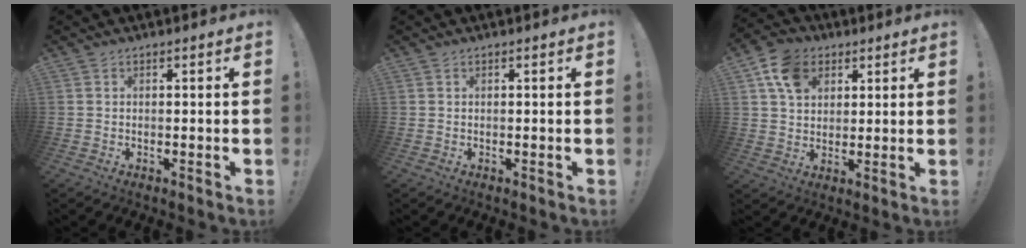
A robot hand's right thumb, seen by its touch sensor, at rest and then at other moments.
{"total": 0.0}
{"total": 10.9, "force": [4.9, 8.2, 5.2], "torque": [-0.081, -0.012, 0.095]}